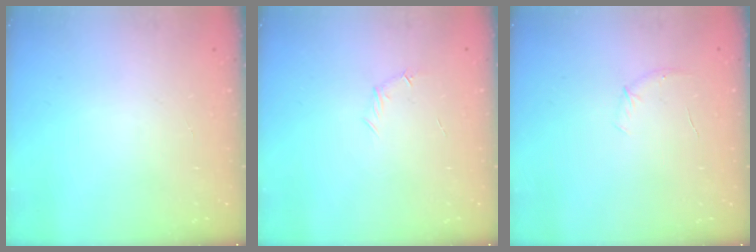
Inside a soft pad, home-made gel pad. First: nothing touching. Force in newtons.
{"total": 4.7, "press": 4.5, "slide": 1.4}
{"total": 4.3, "press": 4.1, "slide": 1.3}